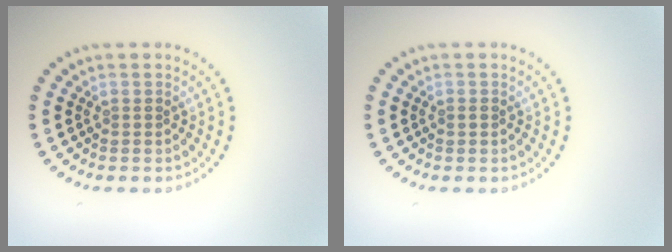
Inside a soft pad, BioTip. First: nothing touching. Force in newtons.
{"total": 0.7, "press": 0.7, "slide": 0.1}